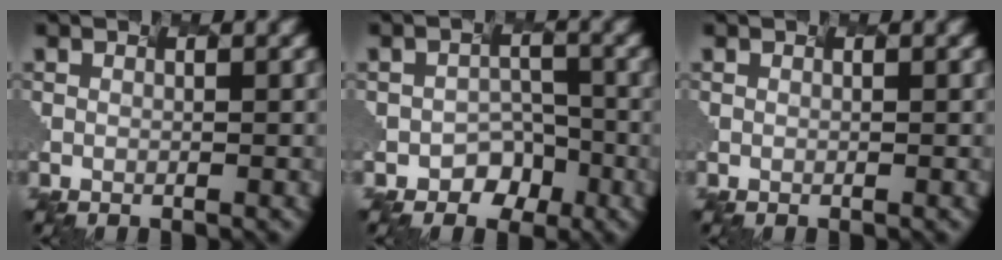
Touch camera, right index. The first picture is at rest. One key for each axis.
{"total": 2.8, "fx": -2.6, "fy": 0.9, "fz": -0.8, "tx": -0.007, "ty": -0.011, "tz": -0.016}
{"total": 0.0}